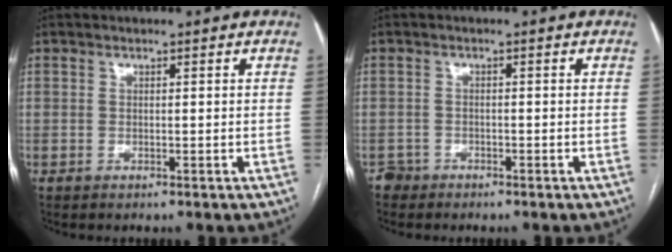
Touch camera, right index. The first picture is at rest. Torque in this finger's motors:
{"motor_torque": [-0.05, 0.00, 0.00, -0.01]}